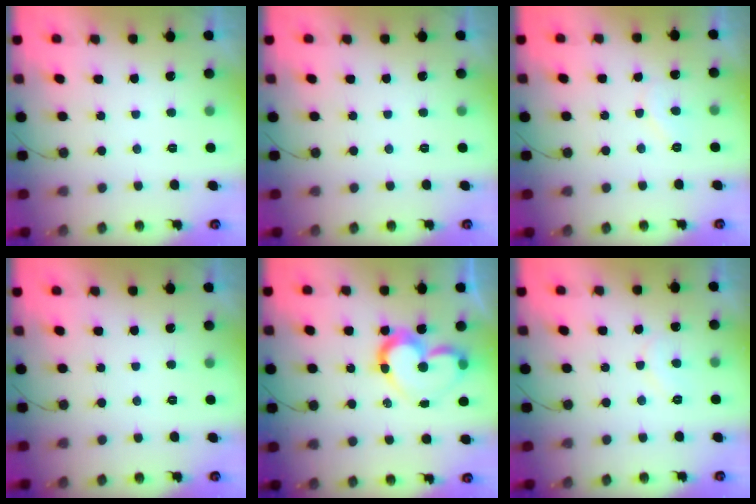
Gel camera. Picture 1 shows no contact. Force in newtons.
{"total": 0.0}
{"total": 4.4, "press": 4.4, "slide": 0.4}
{"total": 0.0}
{"total": 13.0, "press": 12.9, "slide": 1.1}
{"total": 6.7, "press": 6.7, "slide": 0.6}